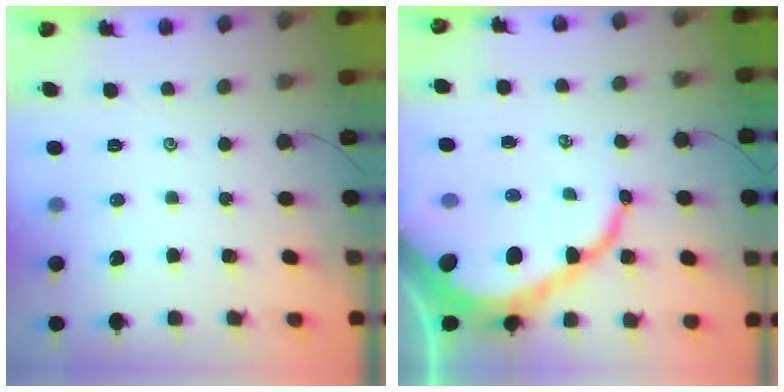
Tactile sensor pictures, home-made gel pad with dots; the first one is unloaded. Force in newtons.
{"total": 18.3, "press": 18.2, "slide": 2.1}